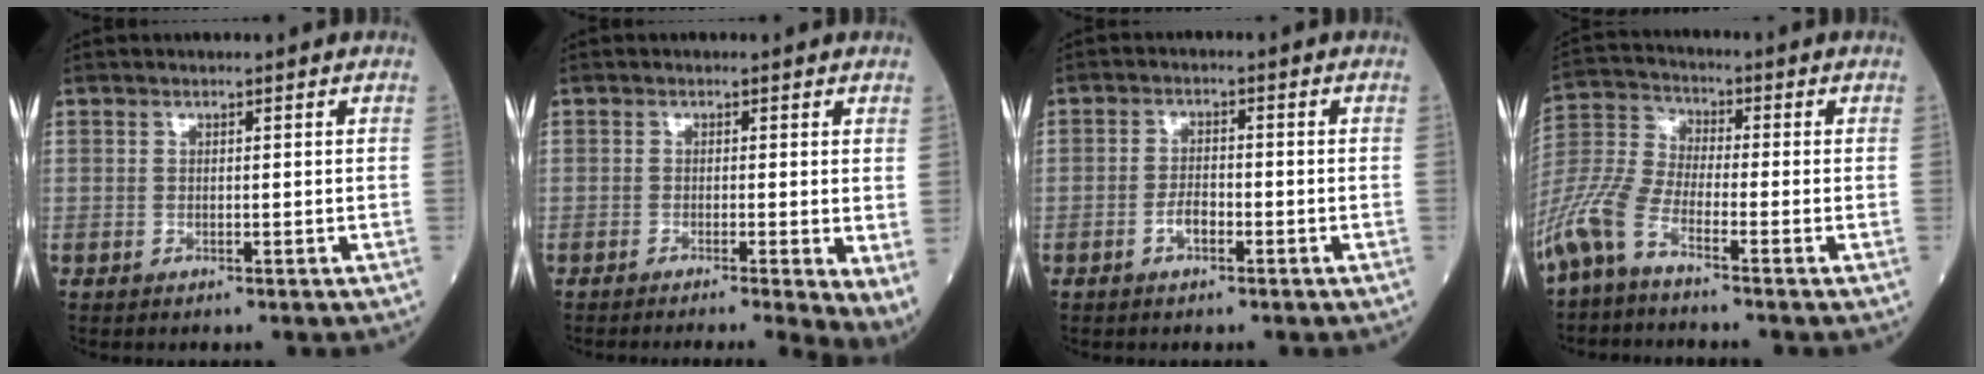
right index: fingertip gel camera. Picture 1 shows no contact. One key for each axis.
{"total": 5.3, "fx": -2.7, "fy": 0.0, "fz": 4.5, "tx": -0.045, "ty": -0.014, "tz": -0.045}
{"total": 2.5, "fx": -1.2, "fy": 1.0, "fz": 1.9, "tx": -0.033, "ty": 0.004, "tz": -0.024}
{"total": 9.5, "fx": -6.4, "fy": 2.1, "fz": 6.6, "tx": -0.170, "ty": -0.009, "tz": -0.141}